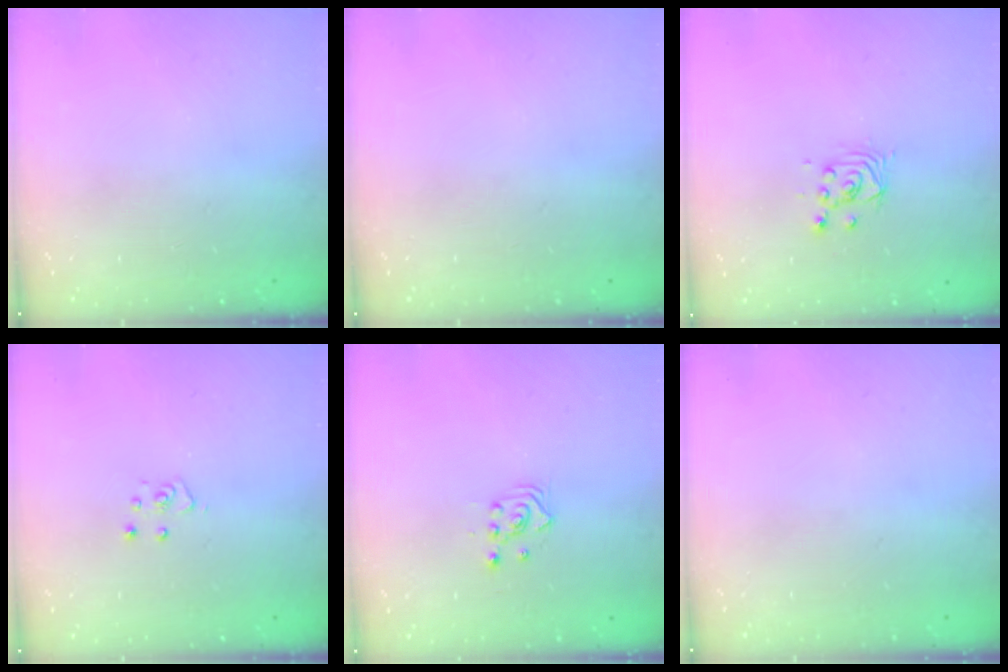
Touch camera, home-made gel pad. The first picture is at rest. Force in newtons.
{"total": 0.0}
{"total": 2.6, "press": 2.6, "slide": 0.1}
{"total": 3.9, "press": 3.9, "slide": 0.2}
{"total": 2.5, "press": 2.5, "slide": 0.3}
{"total": 0.0}